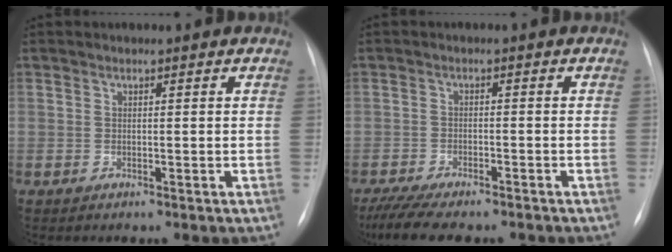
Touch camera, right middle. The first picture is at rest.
{"total": 10.7, "force": [-9.1, 2.1, 5.3], "torque": [-0.083, -0.009, -0.135]}